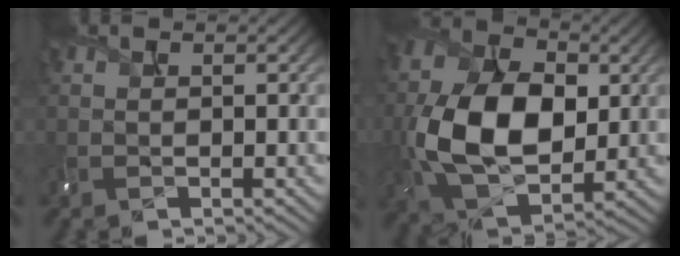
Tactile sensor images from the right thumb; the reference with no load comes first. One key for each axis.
{"total": 13.2, "fx": -0.4, "fy": 8.5, "fz": 10.1, "tx": -0.217, "ty": 0.004, "tz": -0.005}